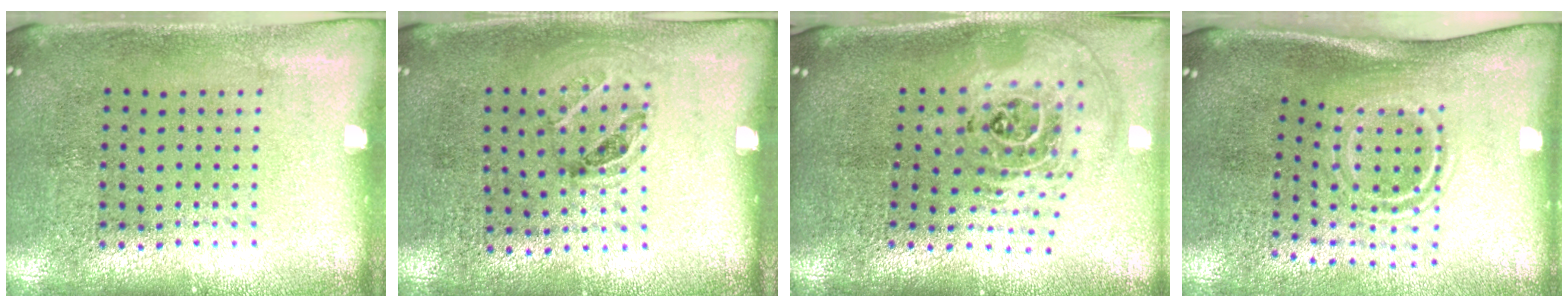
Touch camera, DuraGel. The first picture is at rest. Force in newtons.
{"total": 1.0, "press": 0.7, "slide": 0.7}
{"total": 2.6, "press": 1.8, "slide": 1.9}
{"total": 1.9, "press": 1.1, "slide": 1.5}